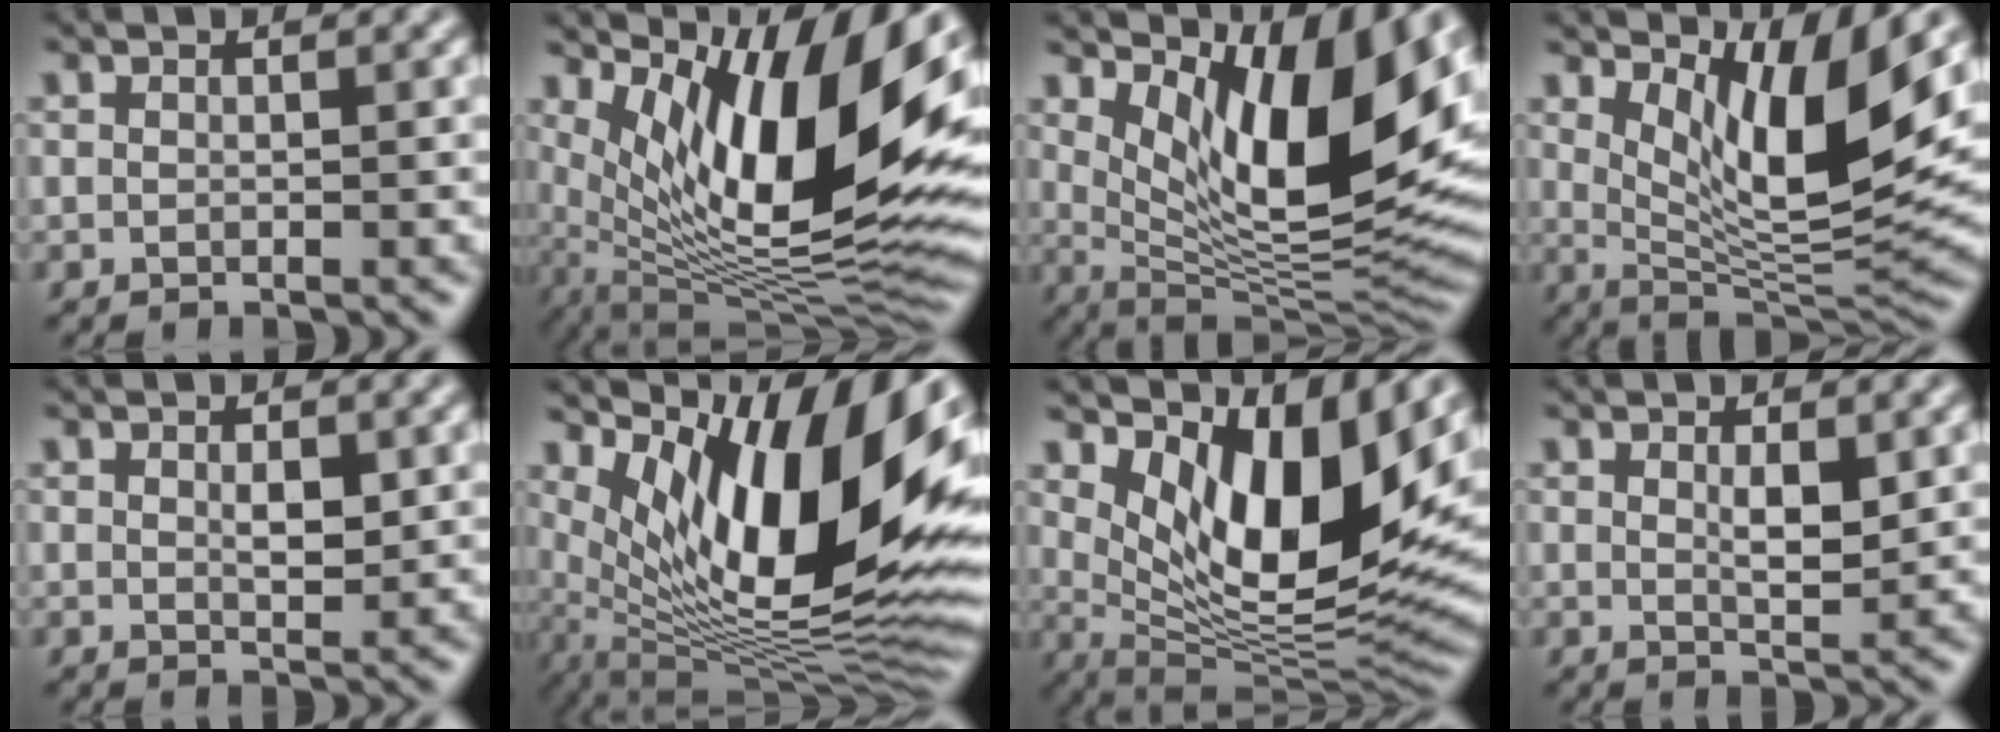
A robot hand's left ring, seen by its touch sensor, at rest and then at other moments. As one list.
[{"total": 14.0, "force": [5.1, 4.7, 12.2], "torque": [-0.212, -0.007, 0.093]}, {"total": 13.7, "force": [4.9, 4.8, 11.8], "torque": [-0.176, -0.010, 0.092]}, {"total": 9.5, "force": [4.1, 2.6, 8.1], "torque": [-0.129, -0.022, 0.078]}, {"total": 1.7, "force": [0.4, 0.8, 1.5], "torque": [-0.026, -0.003, 0.010]}, {"total": 15.6, "force": [5.4, 5.7, 13.5], "torque": [-0.220, -0.009, 0.087]}, {"total": 11.8, "force": [4.2, 4.7, 10.0], "torque": [-0.156, -0.024, 0.085]}, {"total": 2.1, "force": [0.7, 0.6, 1.9], "torque": [-0.034, -0.006, 0.015]}]